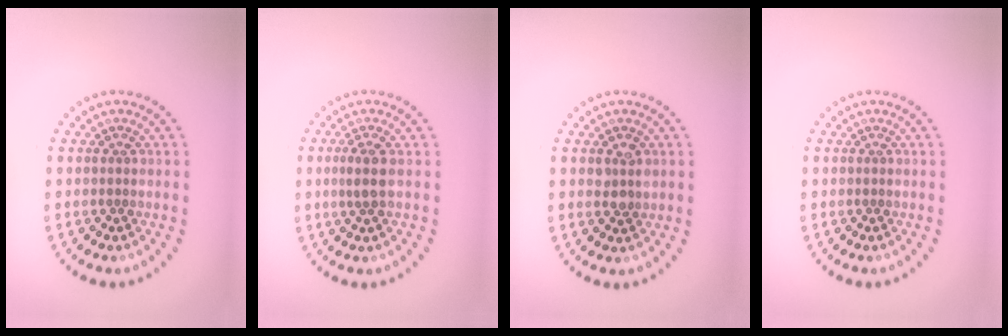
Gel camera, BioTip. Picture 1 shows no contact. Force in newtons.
{"total": 1.8, "press": 1.5, "slide": 0.9}
{"total": 2.0, "press": 2.0, "slide": 0.3}
{"total": 0.0}